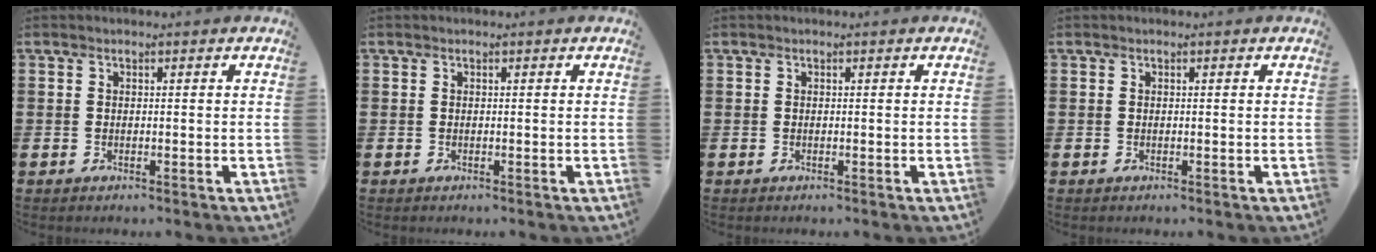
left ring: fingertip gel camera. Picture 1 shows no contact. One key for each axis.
{"total": 0.0}
{"total": 0.0}
{"total": 0.0}